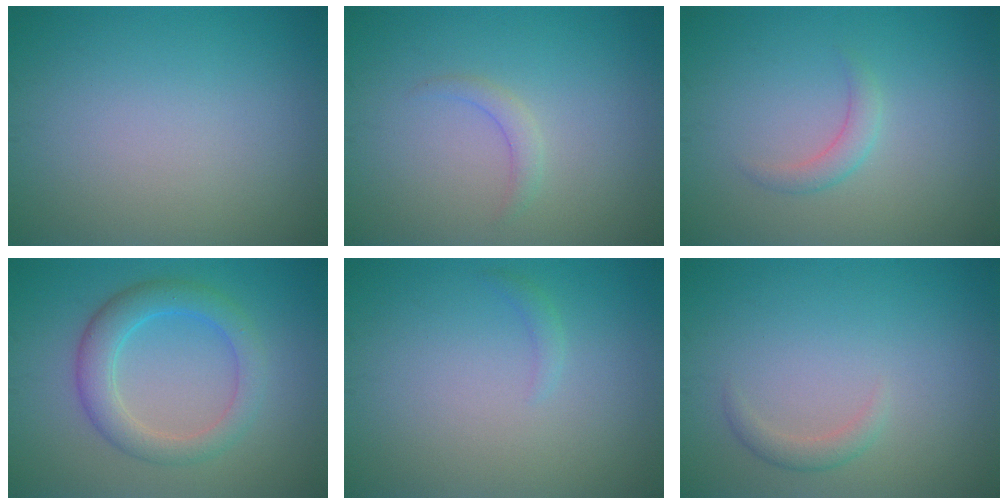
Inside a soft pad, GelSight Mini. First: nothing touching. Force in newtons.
{"total": 1.2, "press": 1.2, "slide": 0.1}
{"total": 1.5, "press": 1.5, "slide": 0.0}
{"total": 4.3, "press": 4.3, "slide": 0.1}
{"total": 0.8, "press": 0.8, "slide": 0.1}
{"total": 1.2, "press": 1.2, "slide": 0.0}